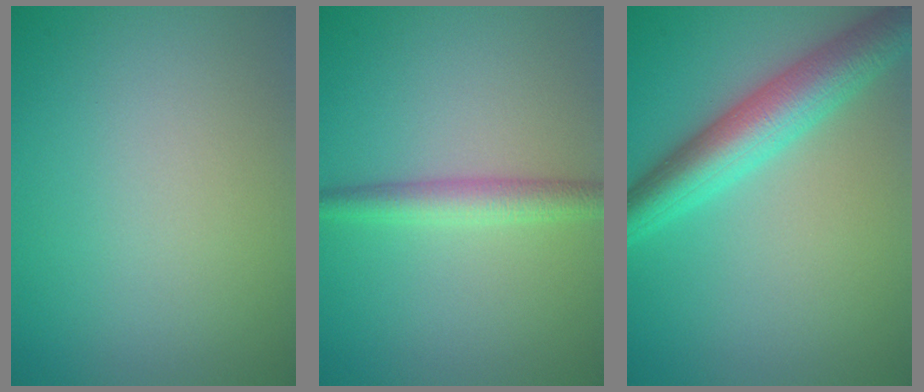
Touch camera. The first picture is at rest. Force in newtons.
{"total": 2.7, "press": 2.7, "slide": 0.1}
{"total": 6.4, "press": 6.4, "slide": 0.1}